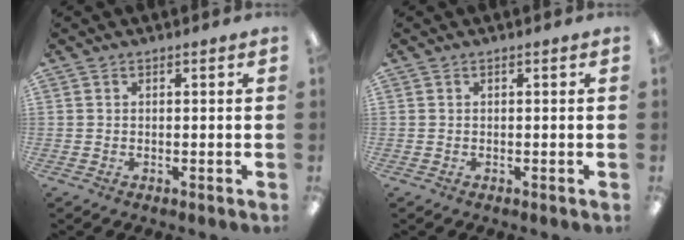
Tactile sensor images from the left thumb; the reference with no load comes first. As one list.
[{"total": 0.0}]